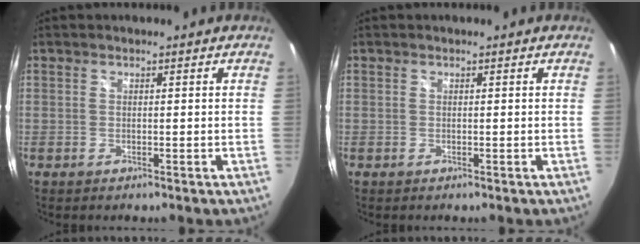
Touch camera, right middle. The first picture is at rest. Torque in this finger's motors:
{"motor_torque": [0.00, 0.00, 0.00, 0.01]}